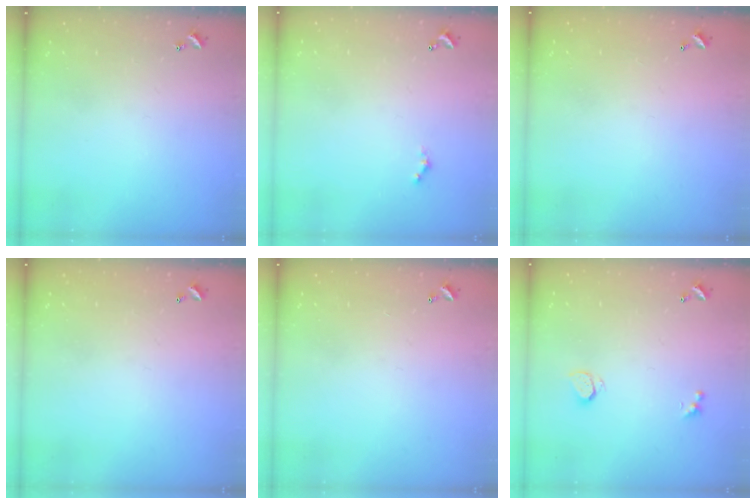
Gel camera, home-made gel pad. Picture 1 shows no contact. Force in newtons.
{"total": 1.6, "press": 1.5, "slide": 0.4}
{"total": 2.9, "press": 2.9, "slide": 0.1}
{"total": 2.8, "press": 2.8, "slide": 0.1}
{"total": 2.9, "press": 2.9, "slide": 0.1}
{"total": 0.6, "press": 0.5, "slide": 0.4}